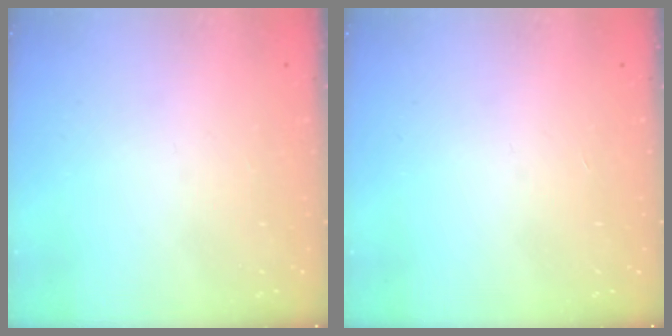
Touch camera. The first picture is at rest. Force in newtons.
{"total": 0.0}